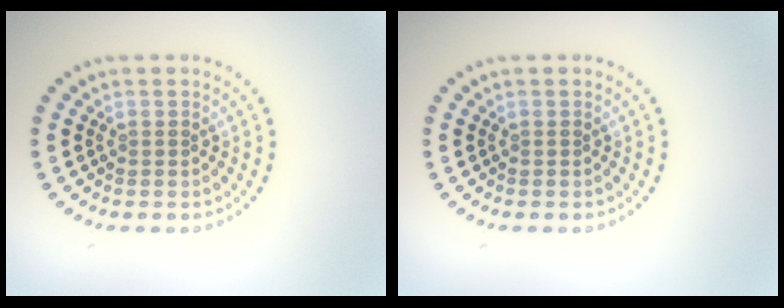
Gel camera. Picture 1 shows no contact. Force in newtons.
{"total": 0.0}